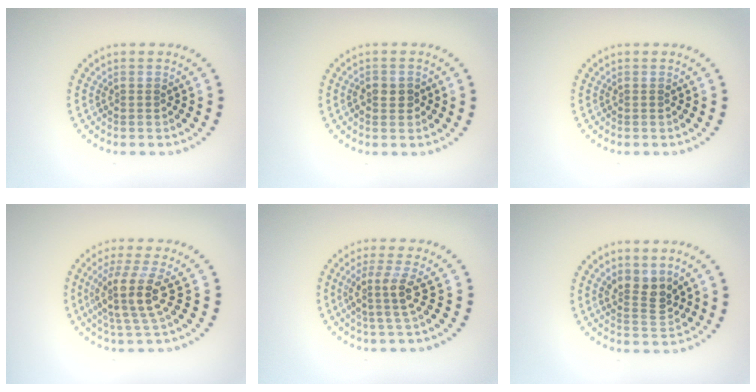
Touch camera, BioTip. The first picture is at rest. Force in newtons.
{"total": 1.8, "press": 1.8, "slide": 0.4}
{"total": 0.0}
{"total": 4.3, "press": 3.3, "slide": 2.7}
{"total": 2.8, "press": 2.1, "slide": 1.9}
{"total": 2.9, "press": 2.6, "slide": 1.3}